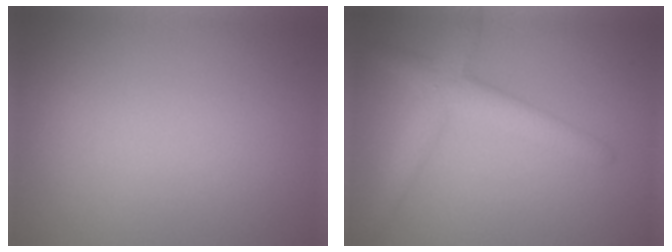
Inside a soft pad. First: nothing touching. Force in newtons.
{"total": 3.7, "press": 3.7, "slide": 0.1}